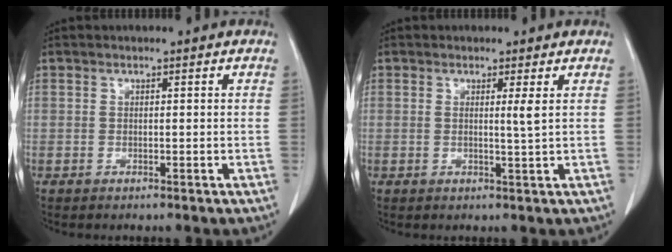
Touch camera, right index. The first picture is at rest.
{"total": 1.6, "force": [0.5, -0.5, 1.5], "torque": [-0.030, -0.006, 0.008]}